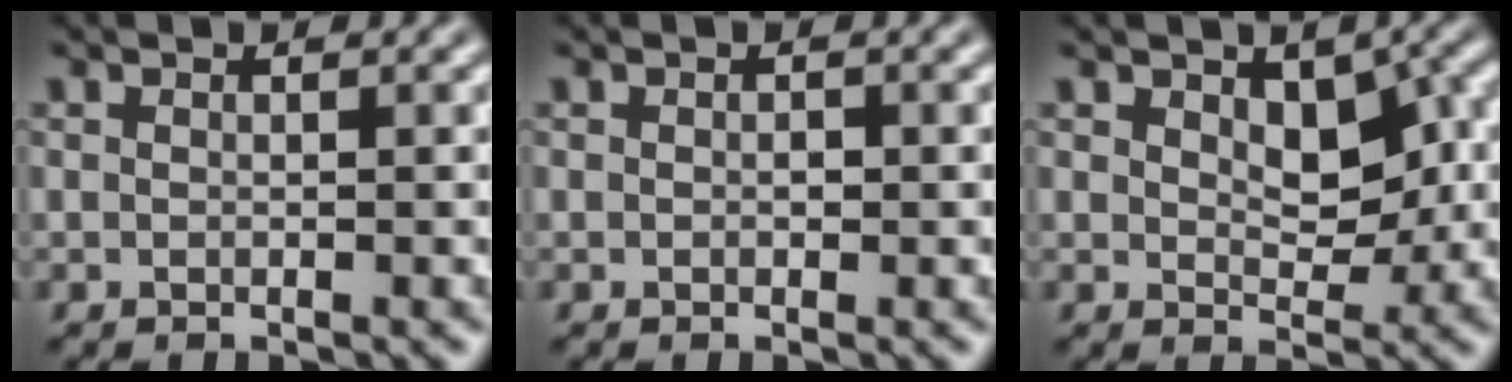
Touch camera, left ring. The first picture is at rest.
{"total": 0.5, "force": [0.0, 0.4, 0.3], "torque": [-0.003, -0.002, -0.001]}
{"total": 3.9, "force": [1.1, 2.3, 2.9], "torque": [-0.046, -0.004, 0.018]}